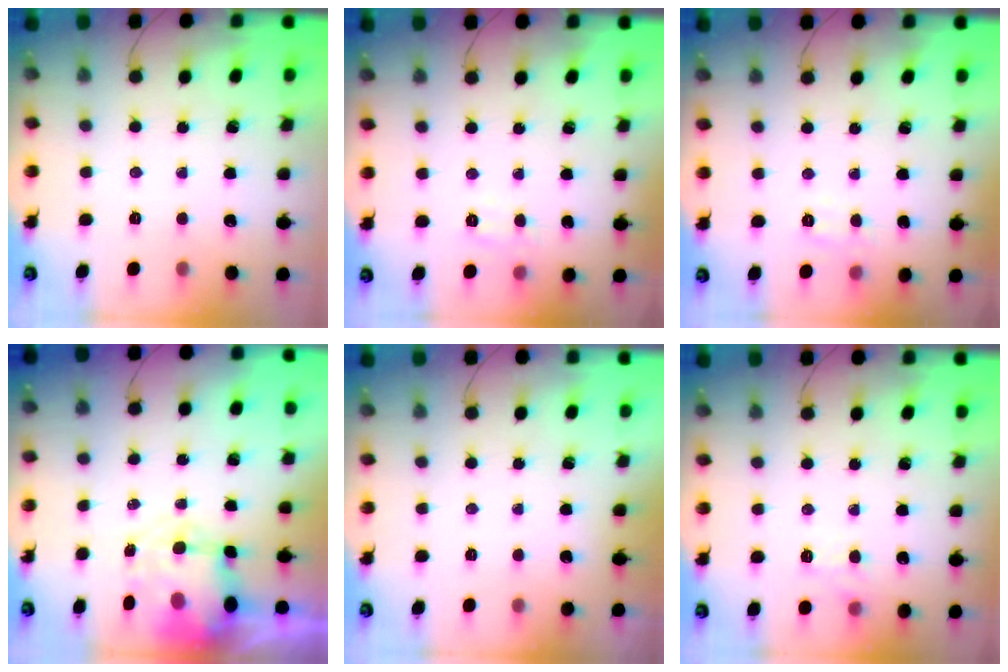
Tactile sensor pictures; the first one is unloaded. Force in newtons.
{"total": 6.2, "press": 6.0, "slide": 1.4}
{"total": 6.2, "press": 6.0, "slide": 1.4}
{"total": 7.7, "press": 7.5, "slide": 1.8}
{"total": 1.9, "press": 1.9, "slide": 0.3}
{"total": 8.1, "press": 7.8, "slide": 2.2}